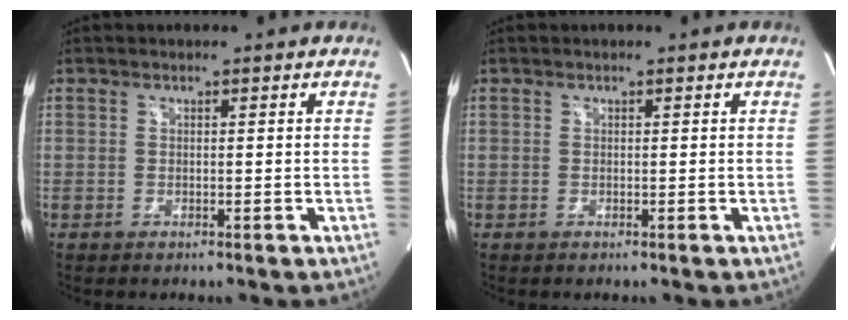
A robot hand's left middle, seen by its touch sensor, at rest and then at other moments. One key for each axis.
{"total": 0.0}